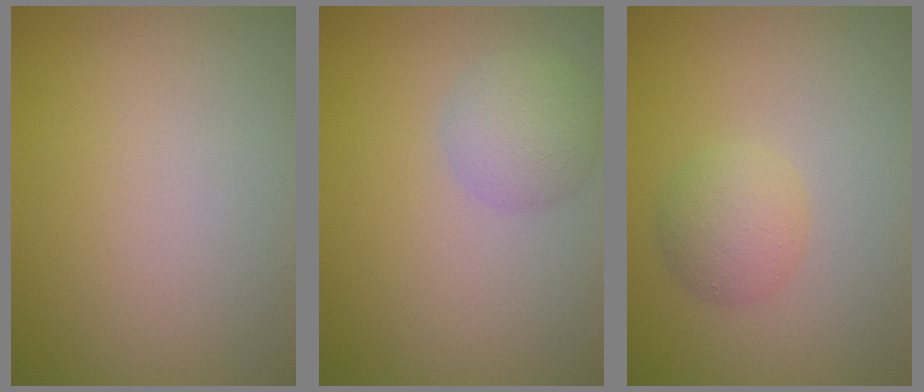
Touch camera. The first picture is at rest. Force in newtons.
{"total": 2.9, "press": 2.9, "slide": 0.2}
{"total": 2.6, "press": 2.6, "slide": 0.1}